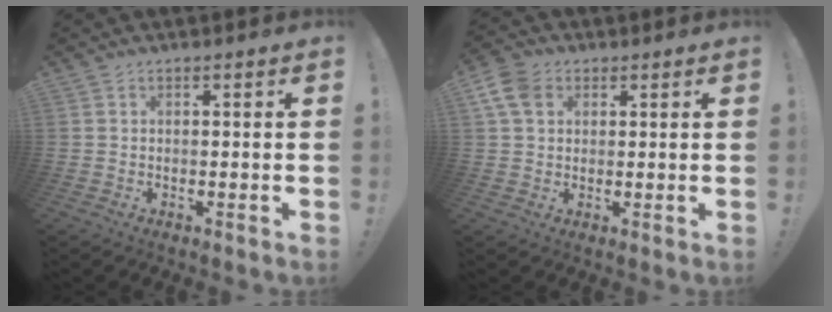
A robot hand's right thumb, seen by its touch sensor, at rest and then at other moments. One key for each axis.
{"total": 8.1, "fx": 3.6, "fy": 5.8, "fz": 4.3, "tx": -0.088, "ty": -0.007, "tz": 0.071}